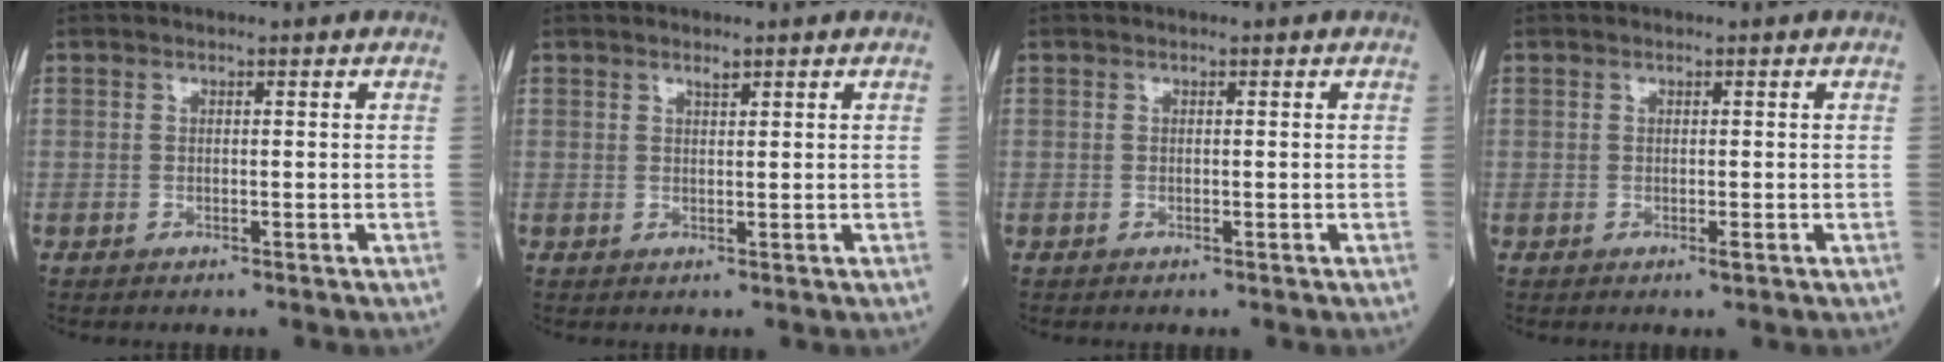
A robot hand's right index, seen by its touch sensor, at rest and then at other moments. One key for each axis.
{"total": 0.9, "fx": 0.7, "fy": 0.1, "fz": 0.5, "tx": -0.010, "ty": -0.003, "tz": 0.013}
{"total": 0.0}
{"total": 0.7, "fx": -0.2, "fy": 0.1, "fz": 0.6, "tx": -0.008, "ty": -0.002, "tz": -0.003}